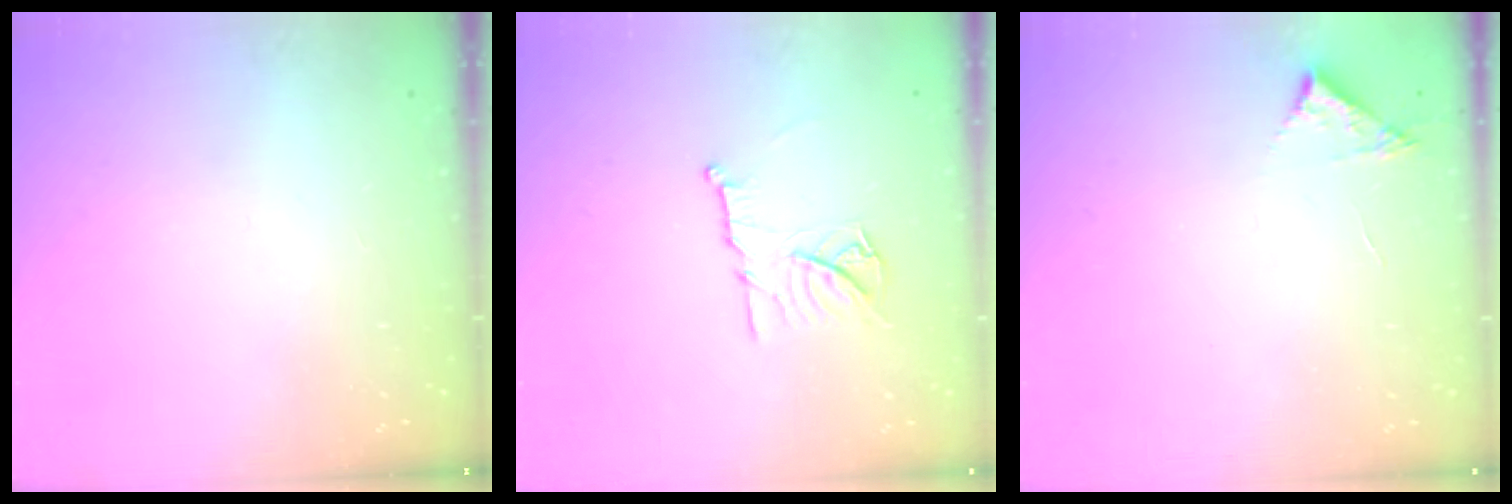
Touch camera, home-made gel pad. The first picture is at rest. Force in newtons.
{"total": 11.4, "press": 11.4, "slide": 0.6}
{"total": 3.6, "press": 3.6, "slide": 0.1}